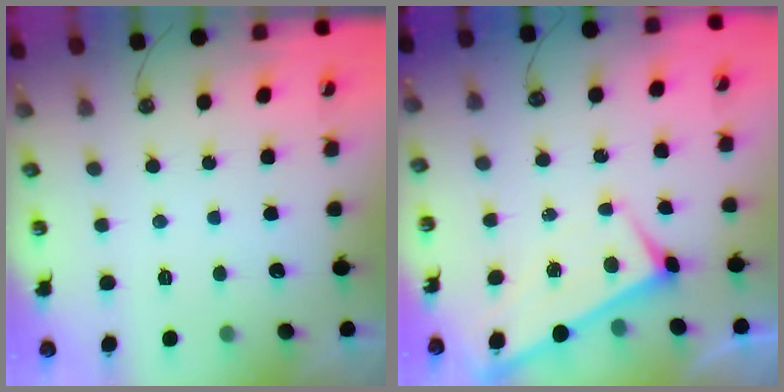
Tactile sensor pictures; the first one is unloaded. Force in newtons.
{"total": 1.8, "press": 1.8, "slide": 0.1}